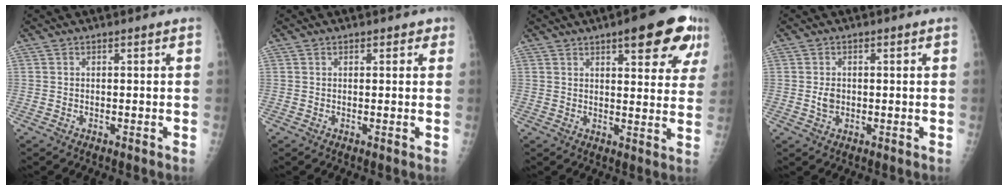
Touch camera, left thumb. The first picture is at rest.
{"total": 1.3, "force": [0.8, 1.0, 0.3], "torque": [0.015, -0.002, 0.005]}
{"total": 14.5, "force": [7.8, 4.6, 11.3], "torque": [-0.113, -0.027, 0.095]}
{"total": 2.5, "force": [-0.1, 1.9, 1.6], "torque": [-0.023, 0.001, 0.000]}